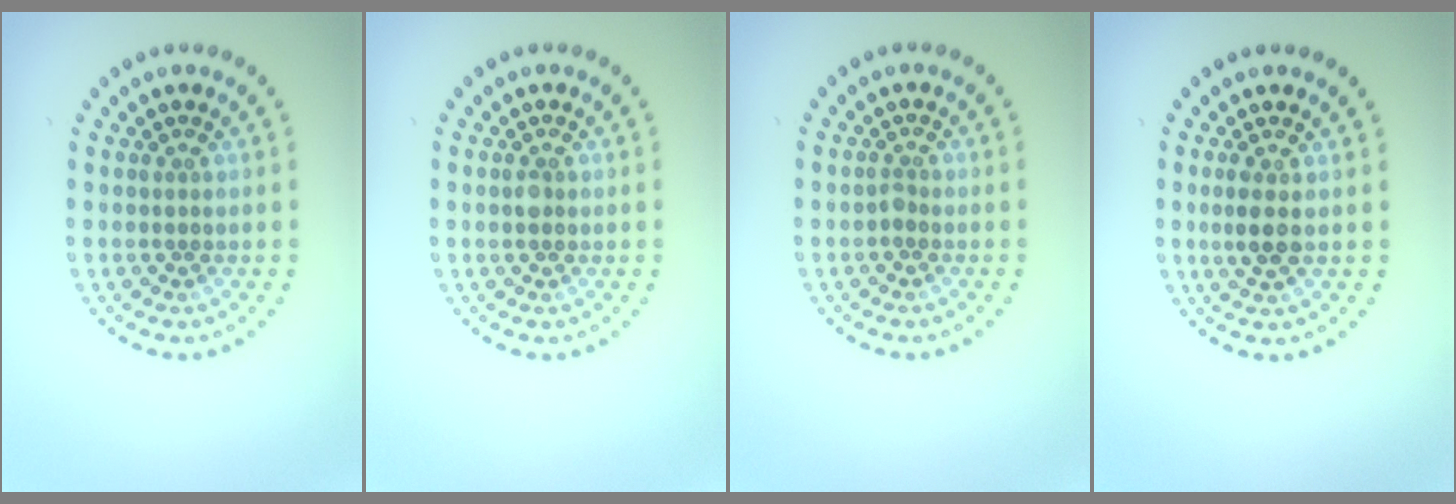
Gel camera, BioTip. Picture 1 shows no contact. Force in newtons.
{"total": 1.0, "press": 1.0, "slide": 0.1}
{"total": 0.6, "press": 0.5, "slide": 0.3}
{"total": 1.9, "press": 1.8, "slide": 0.7}